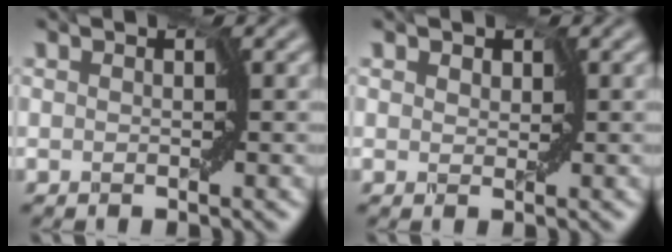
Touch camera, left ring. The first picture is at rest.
{"total": 1.6, "force": [0.8, 1.2, 0.6], "torque": [-0.005, 0.006, 0.002]}